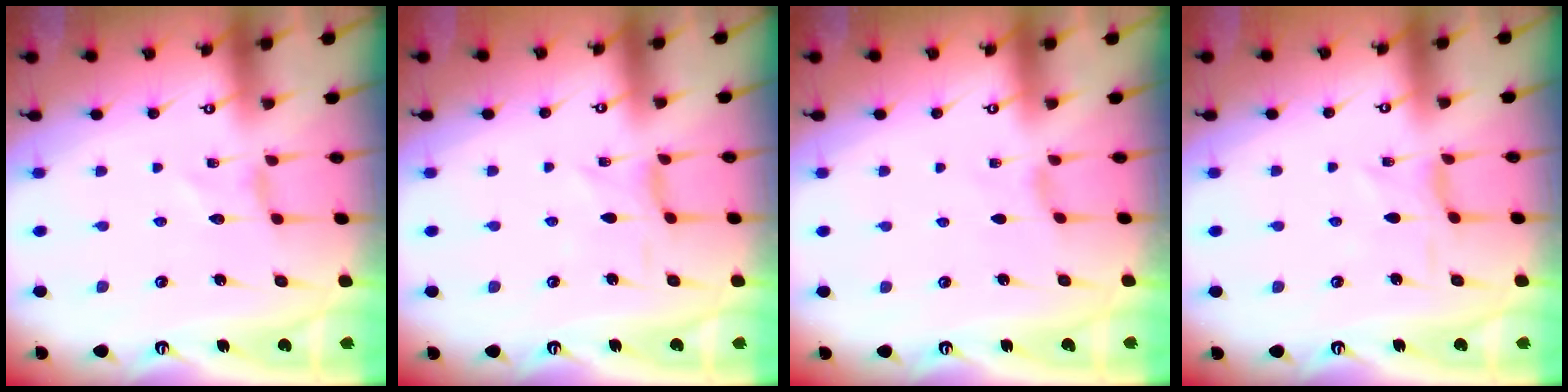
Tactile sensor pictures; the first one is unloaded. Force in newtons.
{"total": 0.0}
{"total": 0.0}
{"total": 1.2, "press": 1.1, "slide": 0.4}